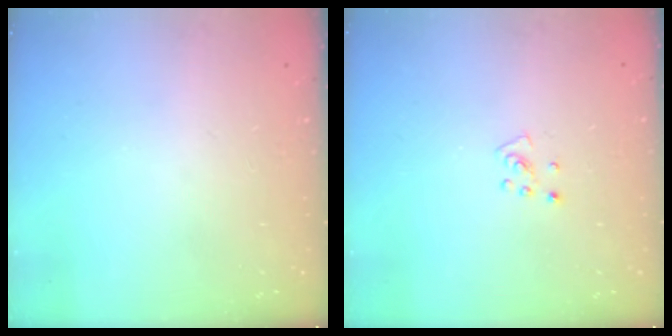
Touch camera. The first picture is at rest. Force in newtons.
{"total": 4.4, "press": 4.4, "slide": 0.3}